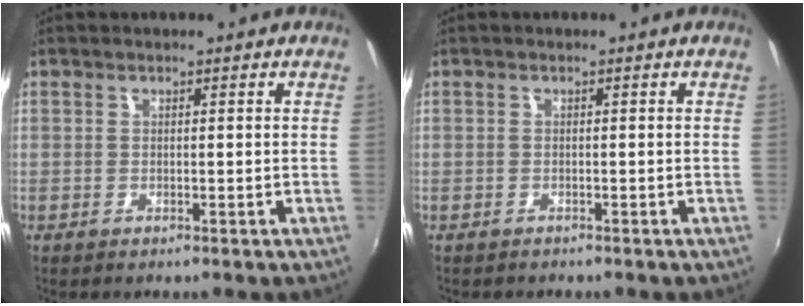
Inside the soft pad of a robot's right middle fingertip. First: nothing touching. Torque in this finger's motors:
{"motor_torque": [-0.19, 0.03, 0.07, 0.00]}